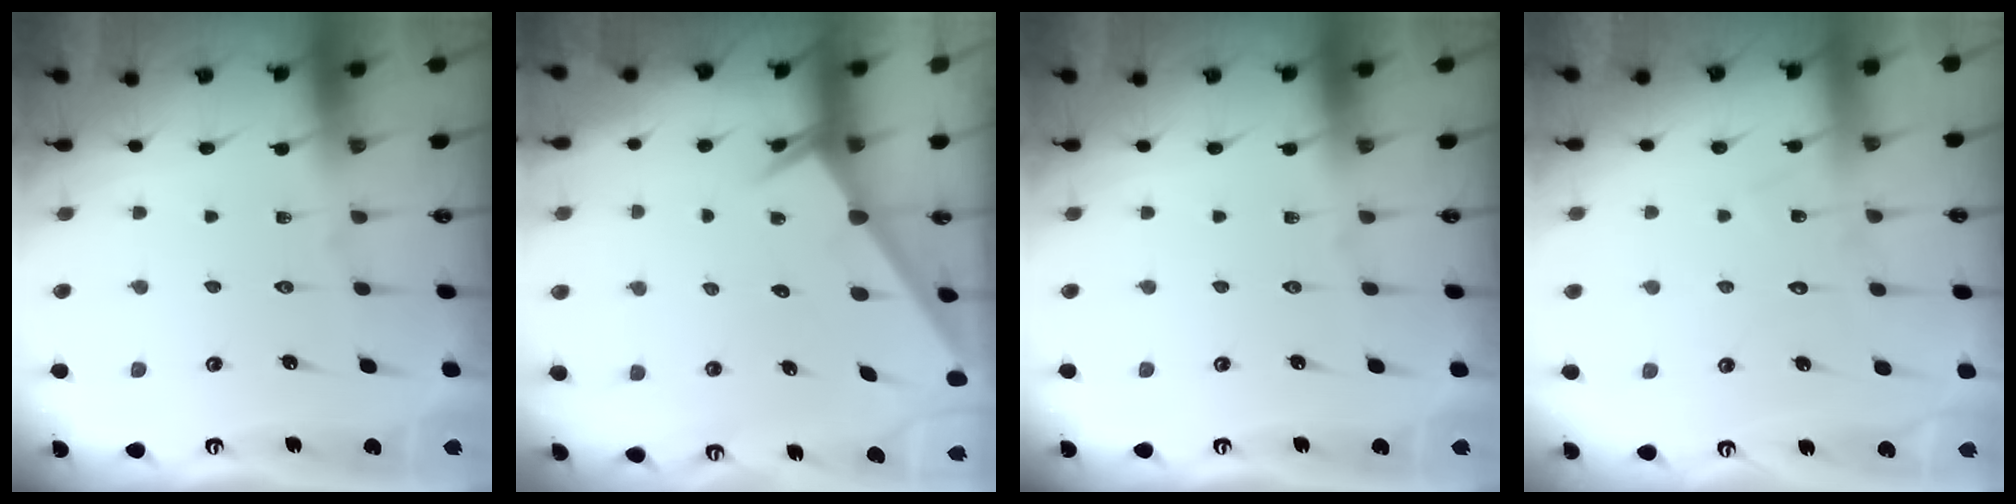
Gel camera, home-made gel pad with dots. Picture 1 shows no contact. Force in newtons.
{"total": 2.6, "press": 2.6, "slide": 0.0}
{"total": 0.0}
{"total": 7.2, "press": 7.2, "slide": 0.4}